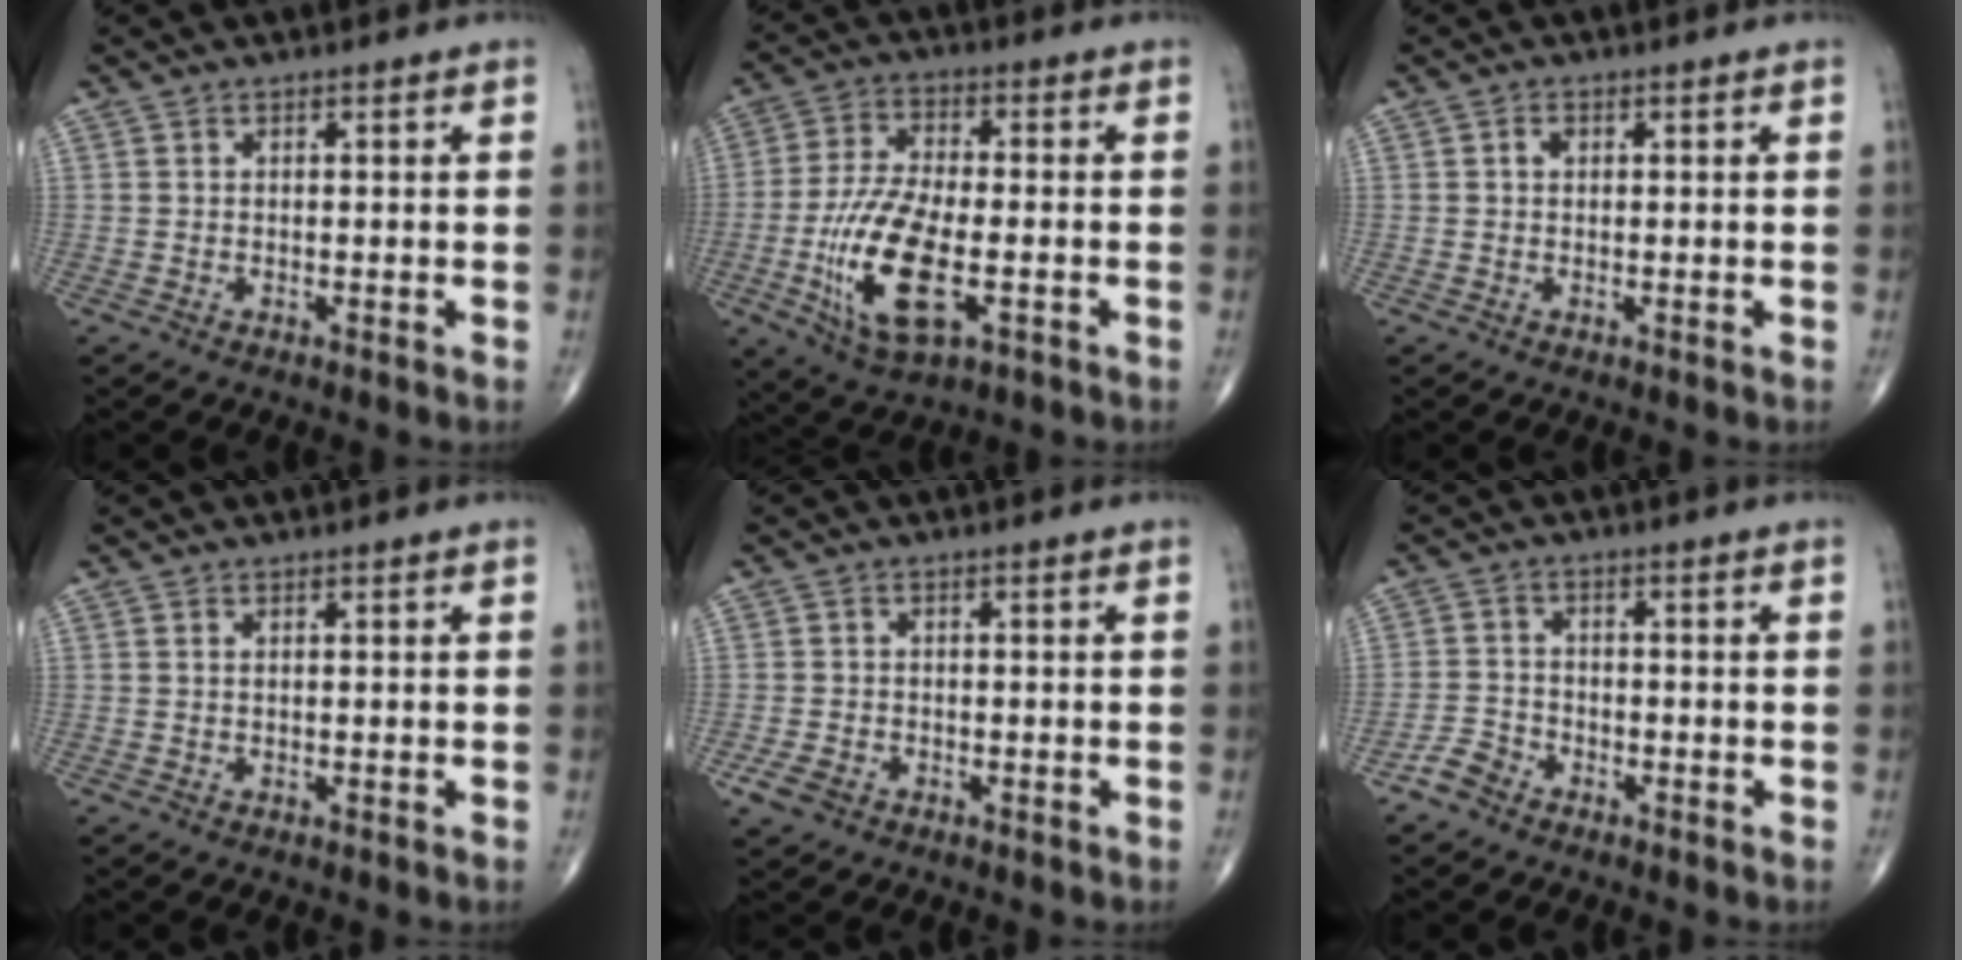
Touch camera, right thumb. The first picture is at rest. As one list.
[{"total": 15.0, "force": [-4.0, 6.2, 13.0], "torque": [-0.264, 0.006, -0.068]}, {"total": 1.1, "force": [0.2, 0.9, 0.7], "torque": [-0.009, 0.003, 0.003]}, {"total": 0.0}, {"total": 3.1, "force": [-1.6, 2.1, 1.7], "torque": [-0.035, 0.003, -0.025]}, {"total": 3.3, "force": [-2.5, 2.1, 0.8], "torque": [-0.011, 0.016, -0.053]}]